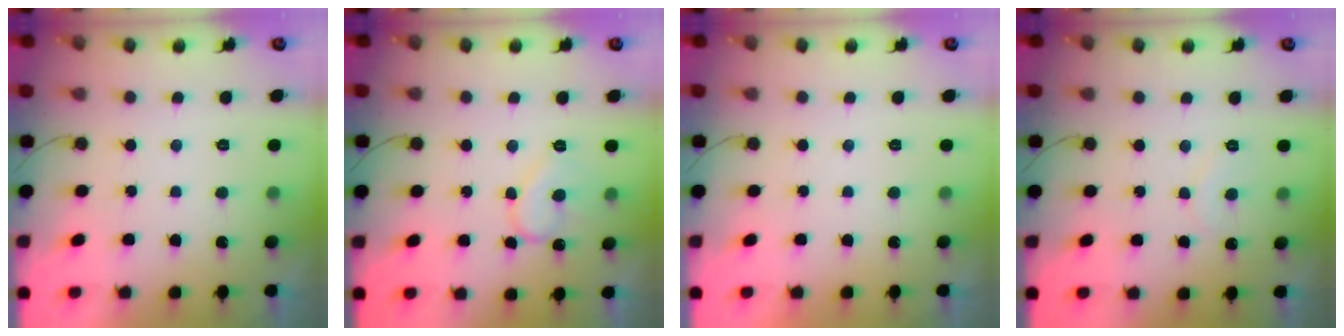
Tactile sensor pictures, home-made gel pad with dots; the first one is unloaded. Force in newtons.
{"total": 9.8, "press": 9.7, "slide": 0.9}
{"total": 1.9, "press": 1.9, "slide": 0.1}
{"total": 5.6, "press": 5.6, "slide": 0.5}